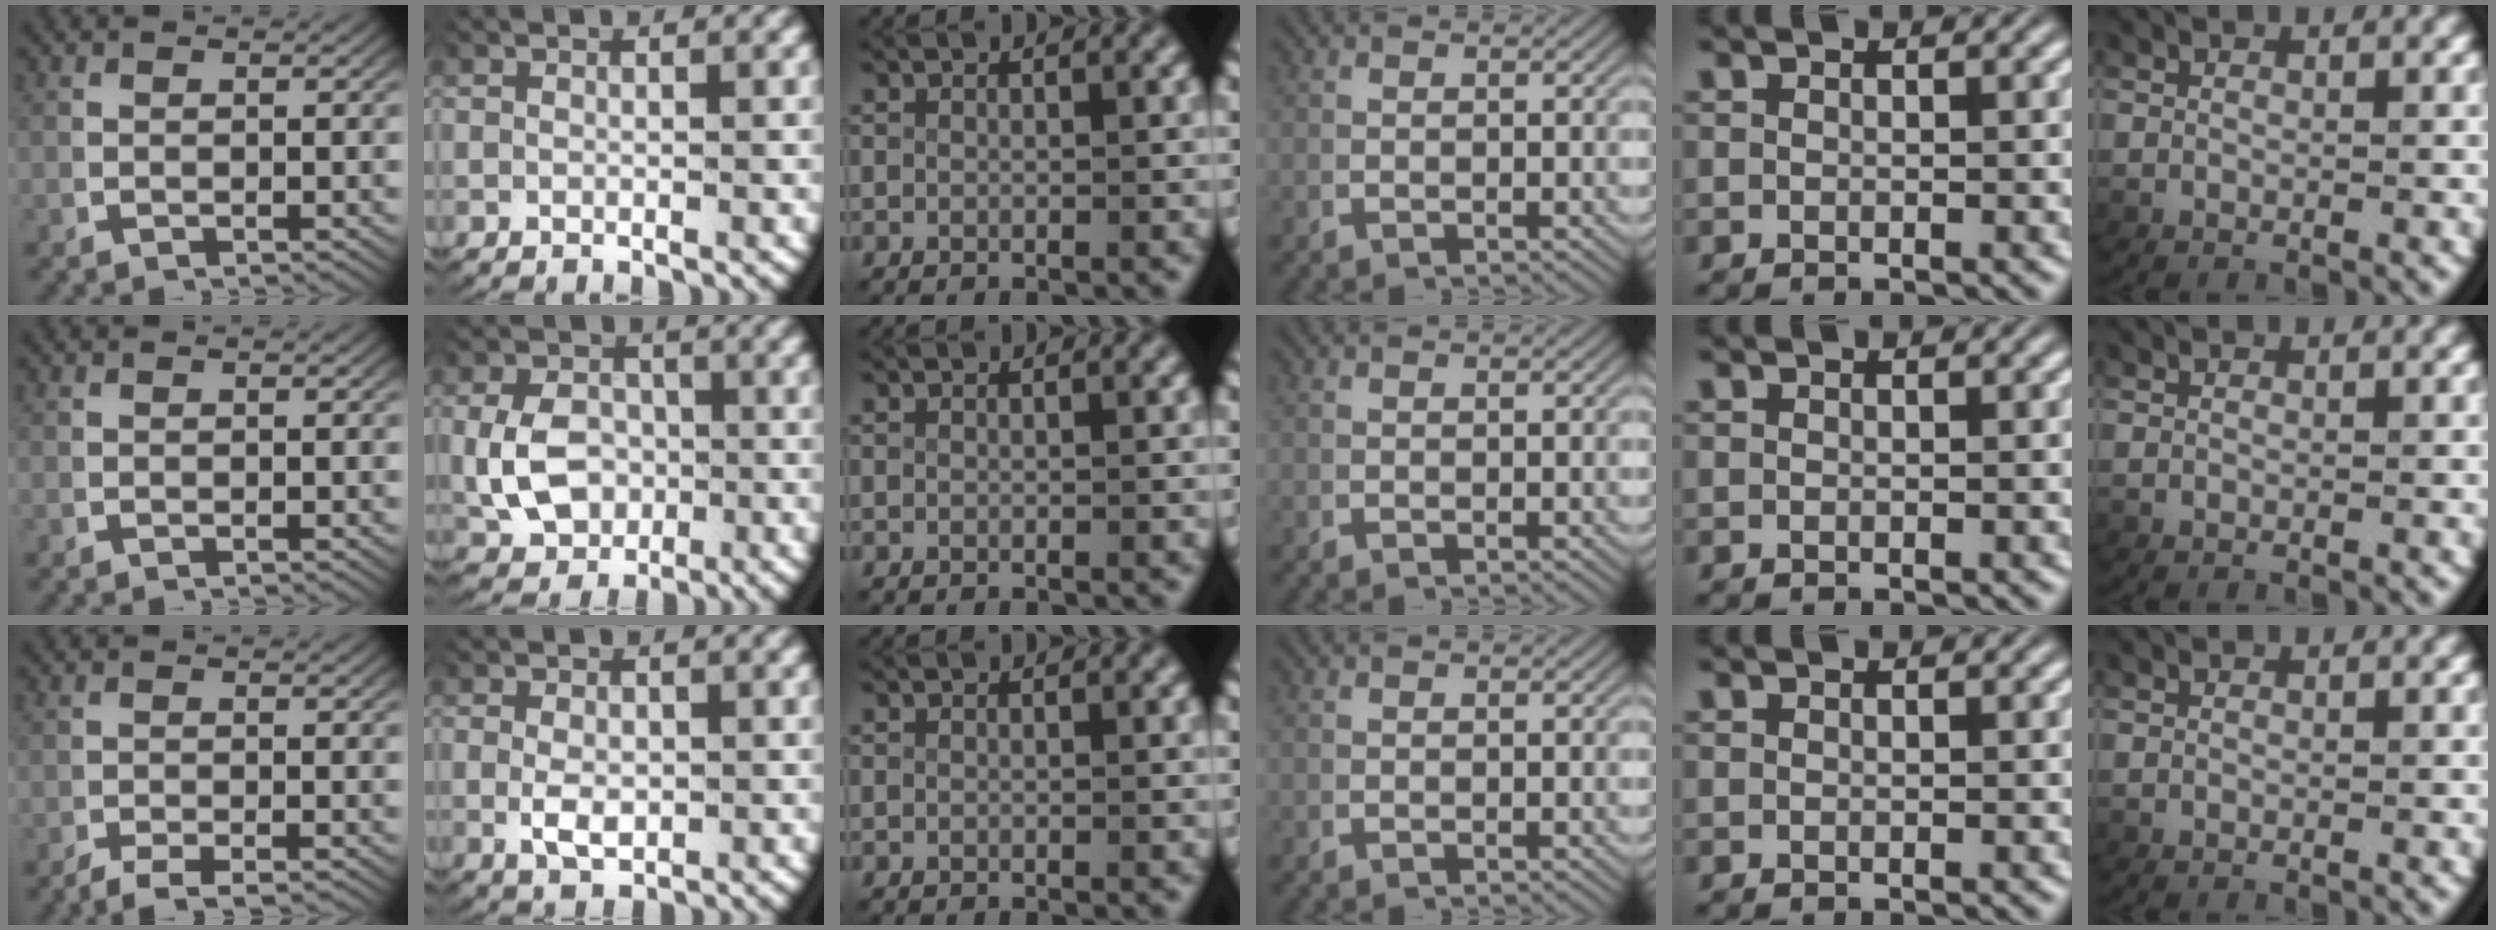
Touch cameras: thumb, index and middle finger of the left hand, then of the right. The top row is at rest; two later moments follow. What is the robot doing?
{"motion": "grasp_and_lifting", "object": "card"}